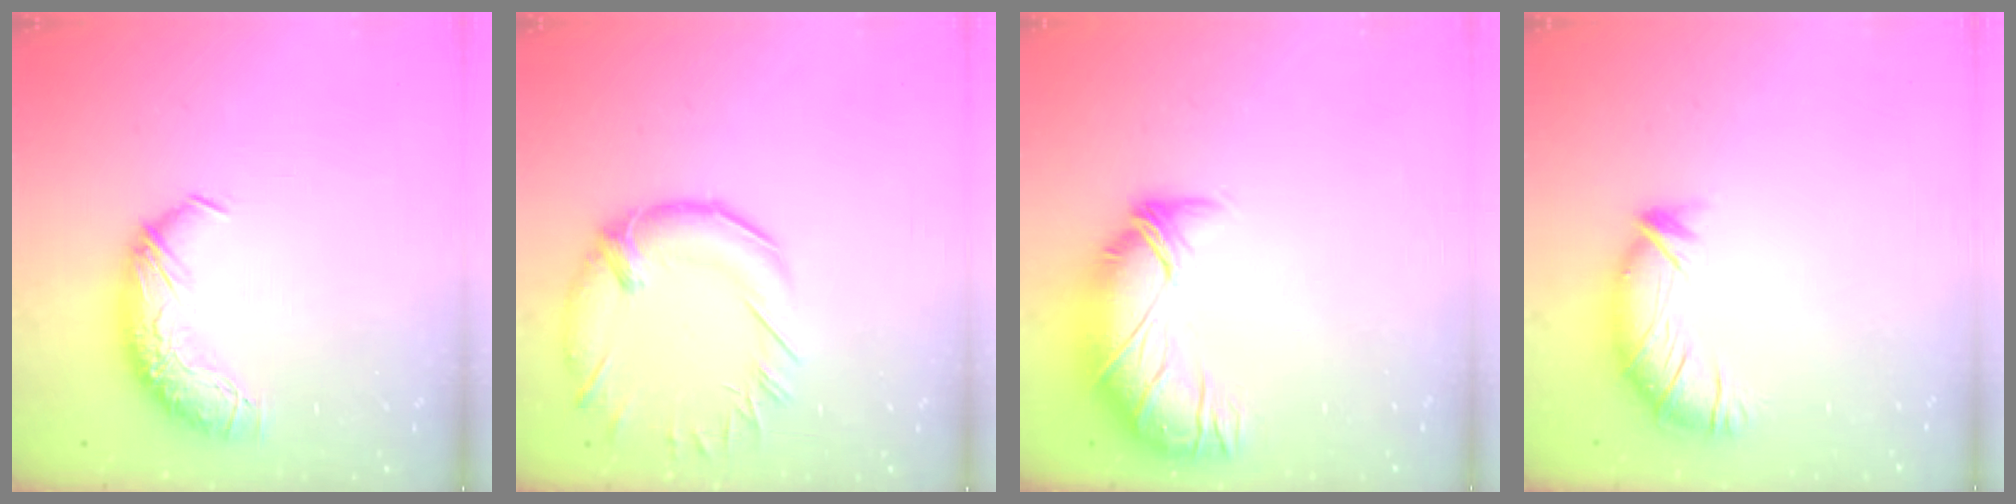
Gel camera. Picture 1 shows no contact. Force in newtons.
{"total": 4.0, "press": 3.2, "slide": 2.5}
{"total": 2.5, "press": 0.5, "slide": 2.5}
{"total": 2.9, "press": 1.9, "slide": 2.2}